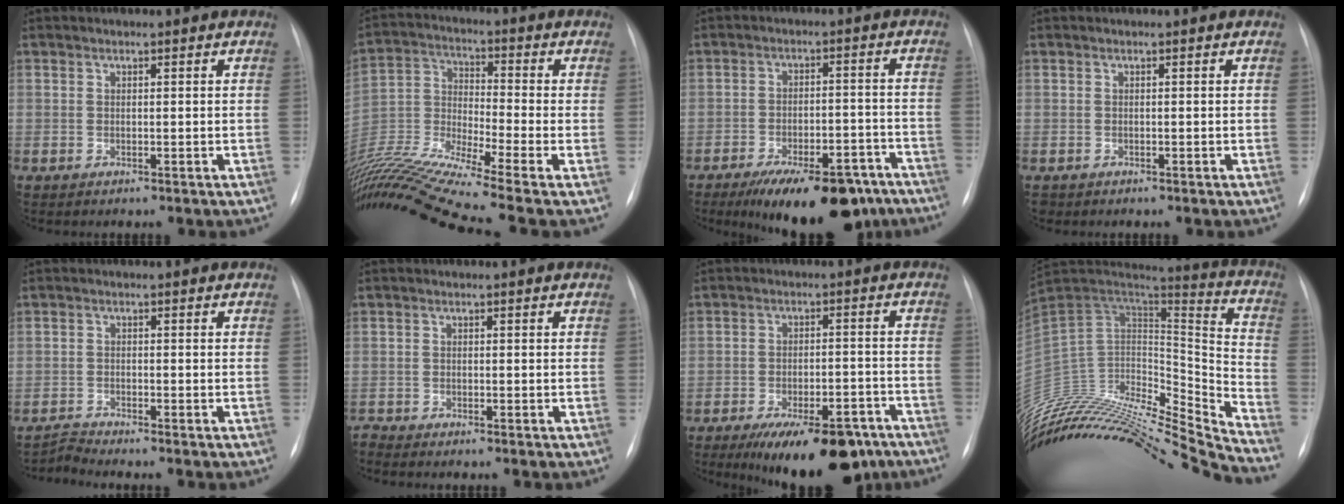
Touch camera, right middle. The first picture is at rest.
{"total": 19.4, "force": [-16.5, -2.2, 9.9], "torque": [-0.222, -0.007, -0.306]}
{"total": 16.4, "force": [-12.4, 5.8, 9.1], "torque": [-0.100, 0.014, -0.177]}
{"total": 1.0, "force": [-0.7, 0.6, 0.2], "torque": [-0.005, 0.002, -0.008]}
{"total": 2.4, "force": [-1.9, -1.2, -0.6], "torque": [0.005, -0.018, -0.039]}
{"total": 1.1, "force": [-1.0, -0.4, -0.2], "torque": [0.002, -0.006, -0.019]}
{"total": 15.5, "force": [-11.4, 5.5, 9.0], "torque": [-0.101, 0.009, -0.163]}
{"total": 32.0, "force": [-30.5, 2.5, 9.1], "torque": [-0.151, 0.008, -0.475]}